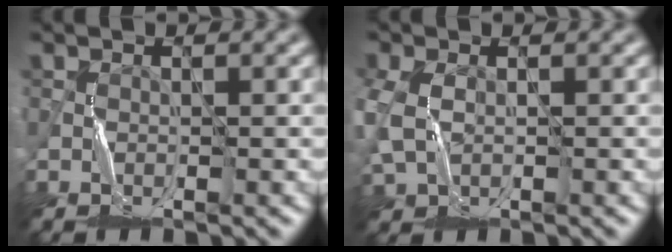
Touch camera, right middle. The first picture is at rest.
{"total": 4.5, "force": [-0.2, 3.2, 3.2], "torque": [-0.098, -0.001, -0.004]}